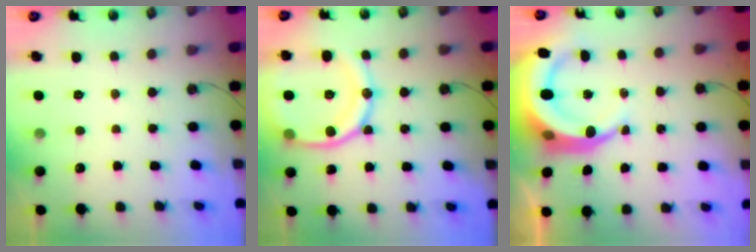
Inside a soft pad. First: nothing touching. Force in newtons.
{"total": 17.7, "press": 17.6, "slide": 1.9}
{"total": 13.6, "press": 13.4, "slide": 2.5}